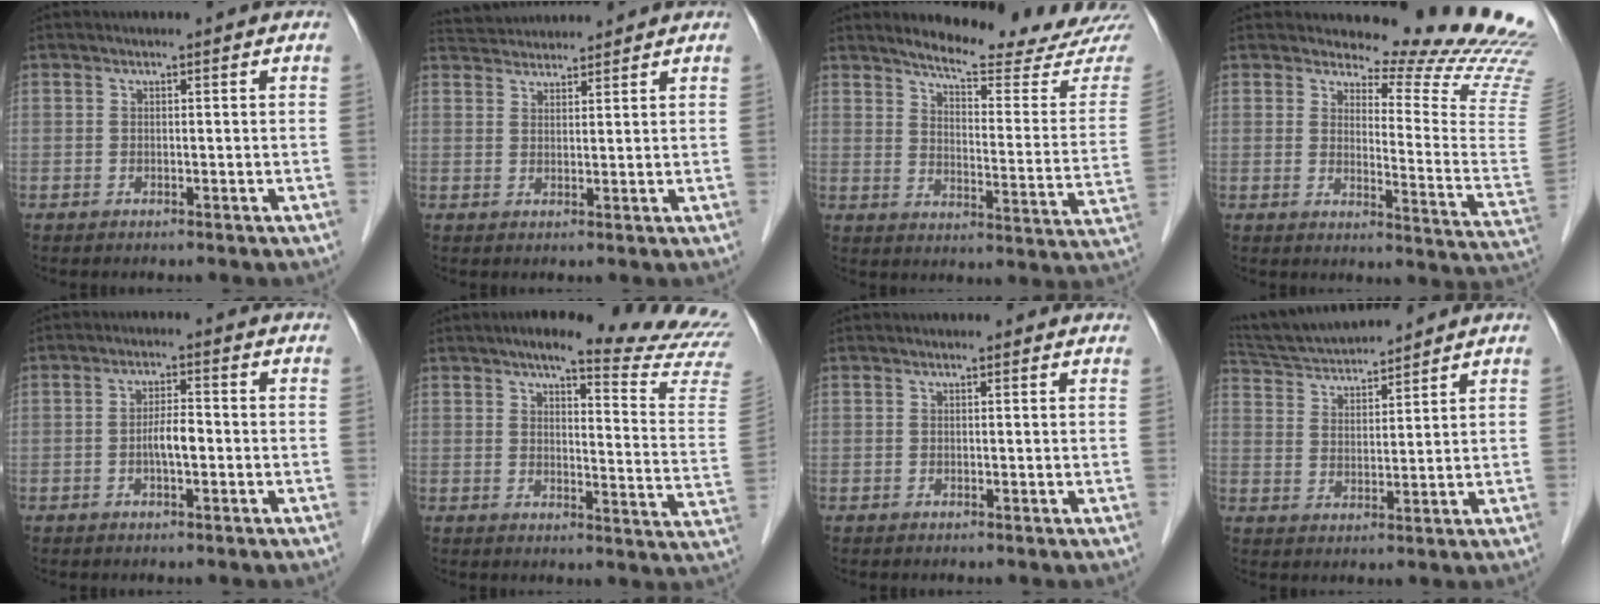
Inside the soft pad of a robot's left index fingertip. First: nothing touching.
{"total": 6.8, "force": [6.6, 1.0, 1.2], "torque": [-0.027, 0.038, 0.109]}
{"total": 17.7, "force": [16.7, 0.2, 6.0], "torque": [-0.083, -0.099, 0.203]}
{"total": 16.3, "force": [15.6, 0.0, 4.9], "torque": [-0.060, -0.146, 0.163]}
{"total": 3.3, "force": [-0.8, 0.8, 3.1], "torque": [-0.059, 0.004, -0.015]}
{"total": 19.2, "force": [17.4, 0.9, 7.9], "torque": [-0.093, -0.086, 0.186]}
{"total": 0.5, "force": [0.5, 0.2, 0.1], "torque": [-0.006, -0.001, 0.004]}
{"total": 11.2, "force": [10.6, 0.9, 3.5], "torque": [-0.073, 0.025, 0.191]}